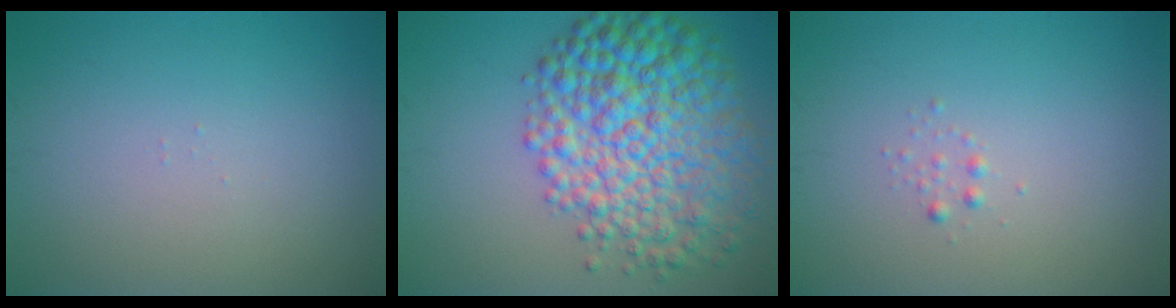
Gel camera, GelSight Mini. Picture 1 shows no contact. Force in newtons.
{"total": 9.9, "press": 9.9, "slide": 0.1}
{"total": 0.6, "press": 0.6, "slide": 0.0}